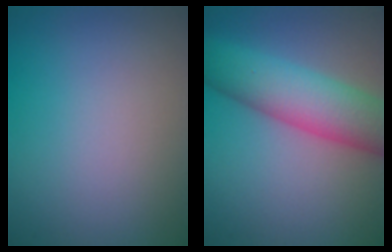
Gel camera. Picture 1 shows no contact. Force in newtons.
{"total": 8.3, "press": 8.3, "slide": 0.3}